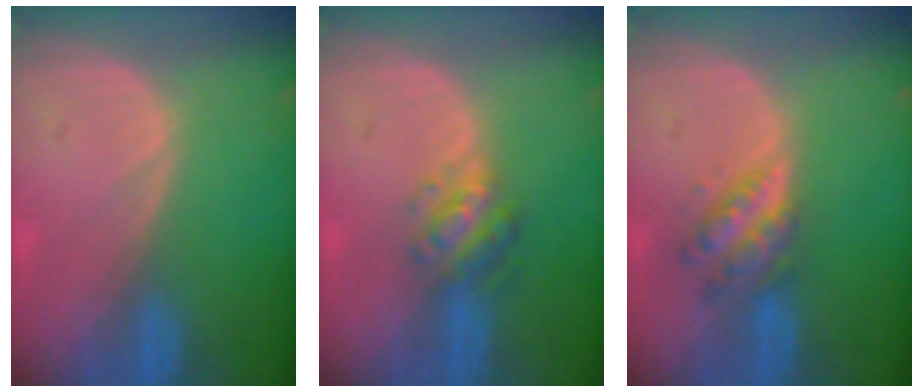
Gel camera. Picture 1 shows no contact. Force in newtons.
{"total": 4.9, "press": 4.5, "slide": 2.0}
{"total": 5.0, "press": 5.0, "slide": 0.1}